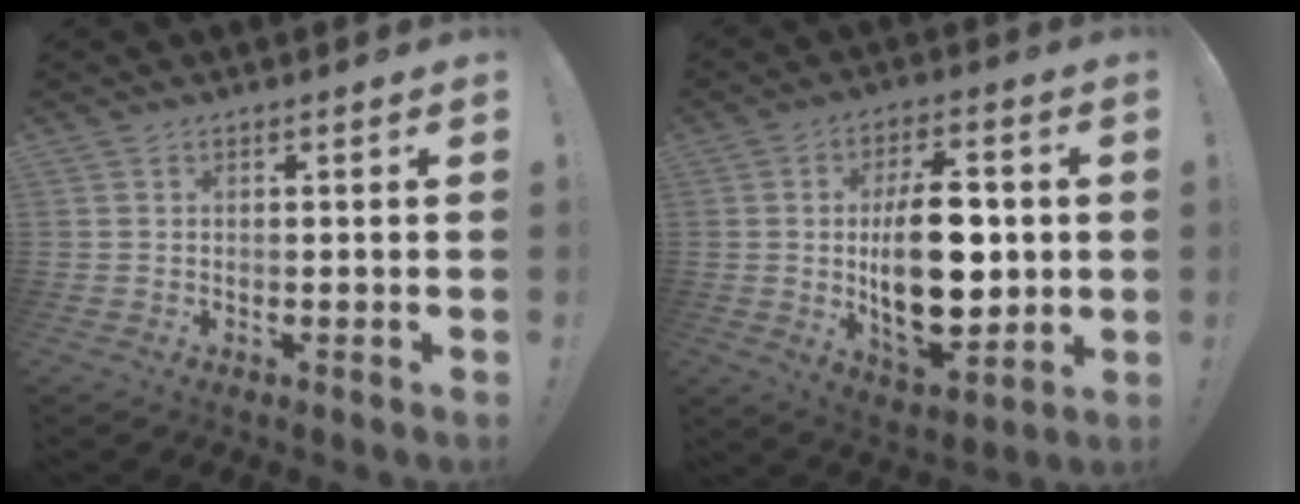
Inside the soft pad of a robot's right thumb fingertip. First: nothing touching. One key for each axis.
{"total": 20.3, "fx": 0.6, "fy": 10.6, "fz": 17.3, "tx": -0.283, "ty": -0.009, "tz": 0.010}